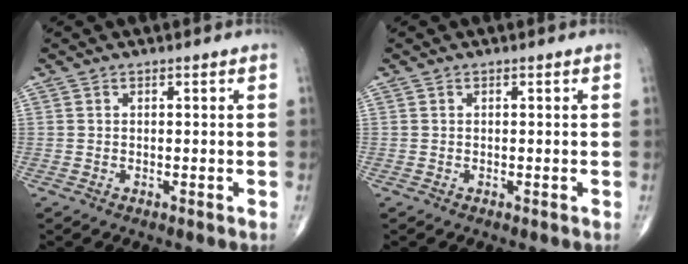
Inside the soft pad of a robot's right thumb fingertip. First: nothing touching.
{"total": 0.0}